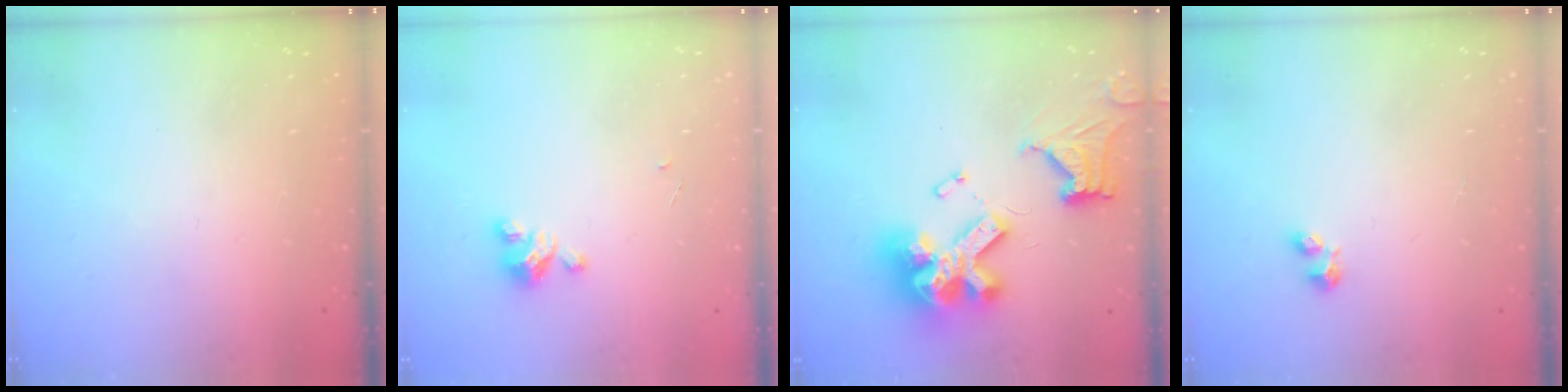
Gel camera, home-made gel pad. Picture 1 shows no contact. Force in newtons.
{"total": 3.9, "press": 3.9, "slide": 0.2}
{"total": 20.1, "press": 20.0, "slide": 2.1}
{"total": 2.9, "press": 2.8, "slide": 0.6}